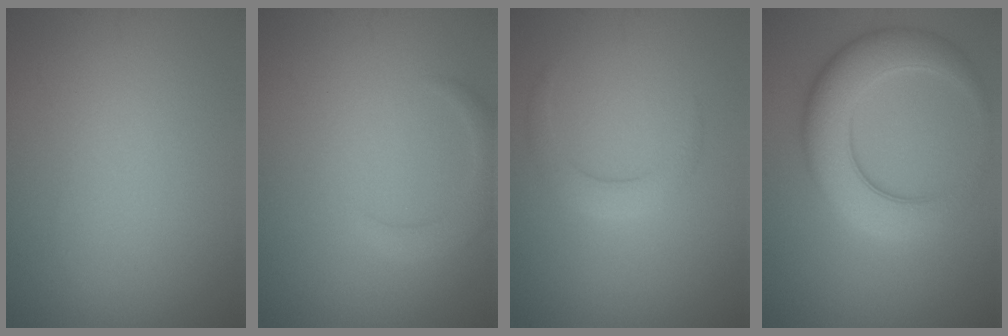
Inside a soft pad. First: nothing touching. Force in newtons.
{"total": 2.2, "press": 2.2, "slide": 0.2}
{"total": 2.0, "press": 2.0, "slide": 0.1}
{"total": 7.0, "press": 7.0, "slide": 0.1}